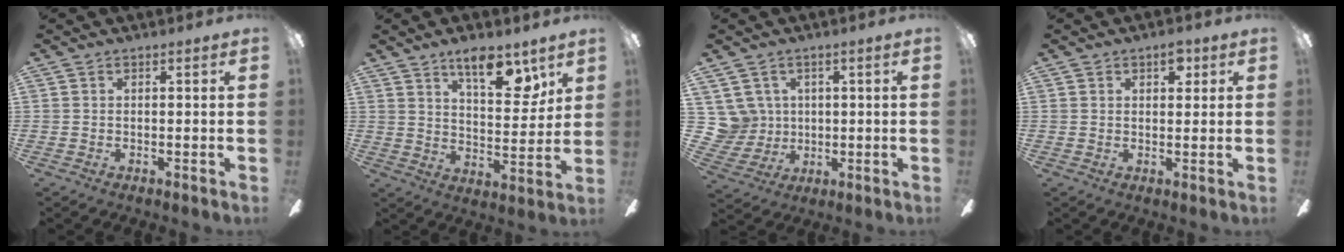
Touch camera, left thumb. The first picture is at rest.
{"total": 12.6, "force": [8.3, 4.7, 8.2], "torque": [-0.113, -0.040, 0.139]}
{"total": 7.8, "force": [2.8, 7.3, 0.9], "torque": [-0.048, -0.008, 0.060]}
{"total": 4.1, "force": [2.3, 2.2, 2.6], "torque": [-0.024, -0.005, 0.032]}